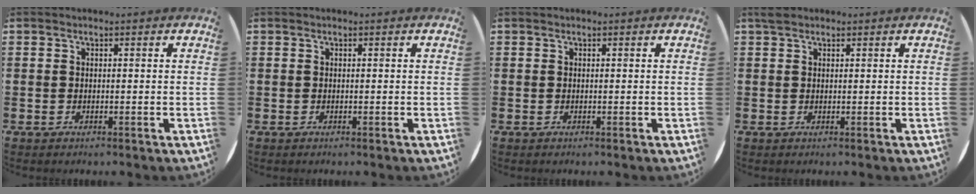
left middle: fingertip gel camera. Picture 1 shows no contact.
{"total": 0.0}
{"total": 0.0}
{"total": 1.0, "force": [0.9, 0.5, 0.2], "torque": [0.002, 0.001, 0.015]}